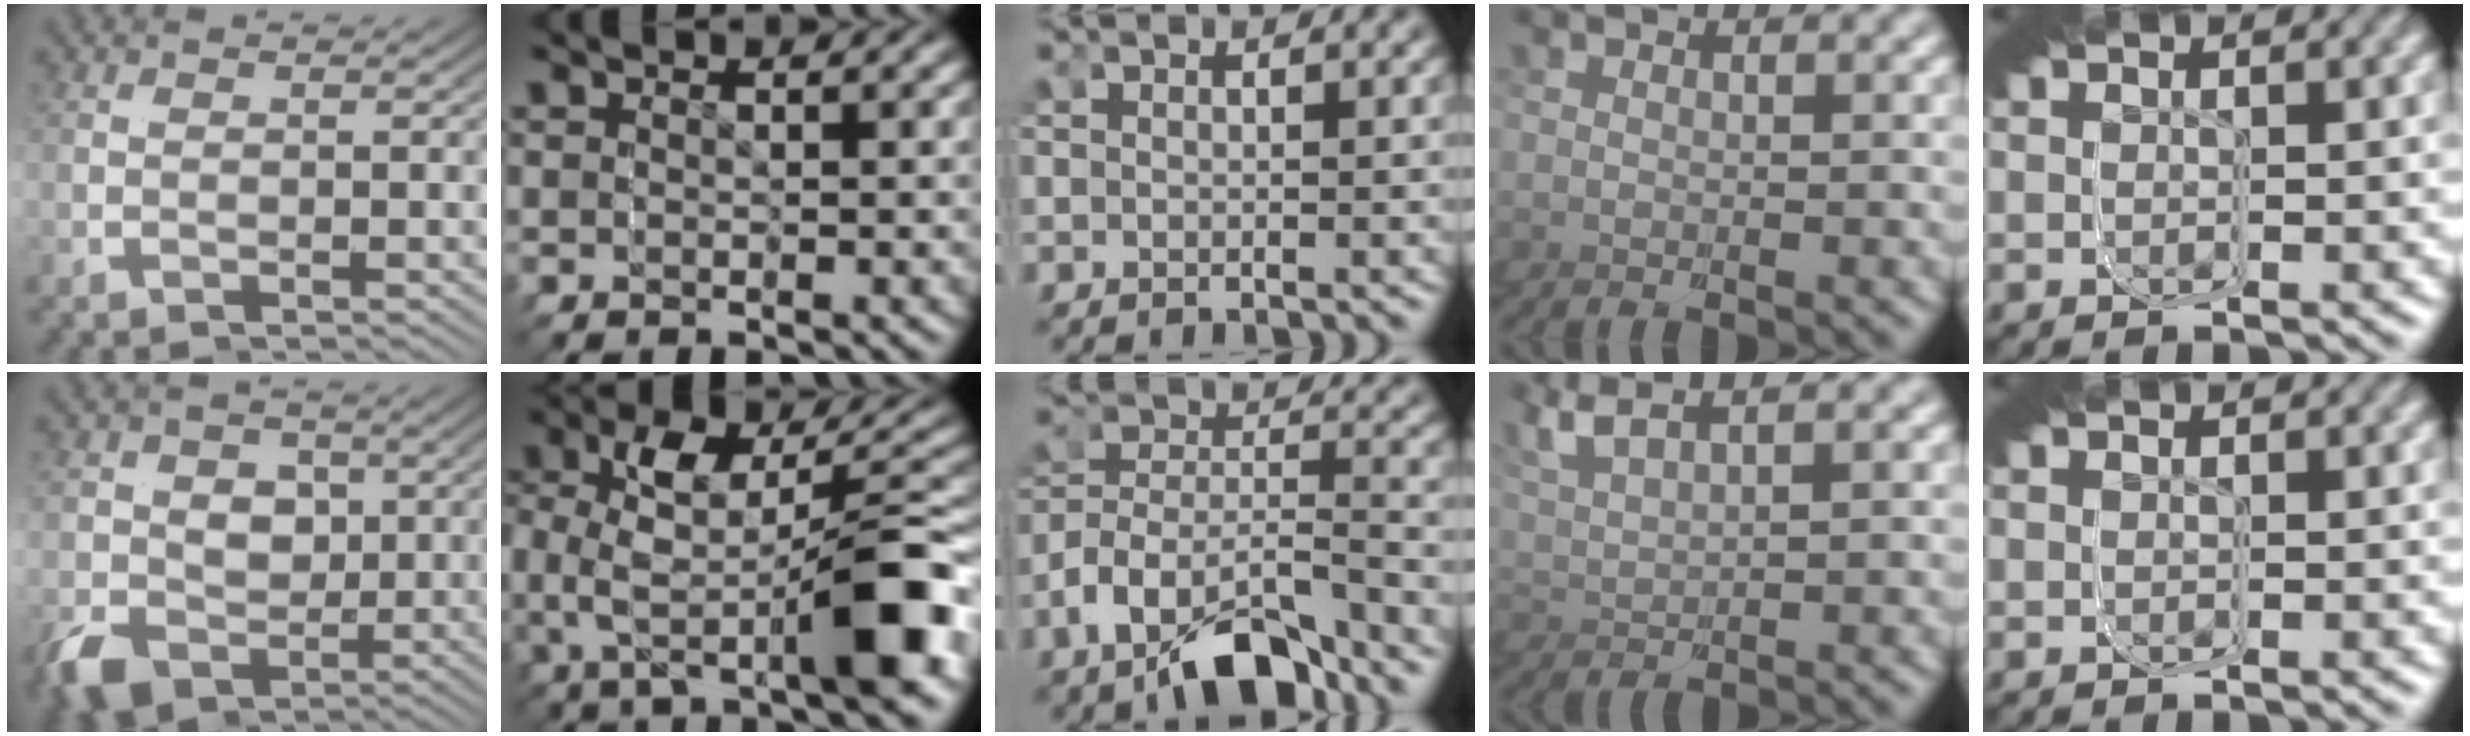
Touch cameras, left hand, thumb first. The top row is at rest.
{"thumb": {"total": 12.8, "force": [-0.1, 9.6, 8.4], "torque": [-0.127, -0.016, -0.002]}, "index": {"total": 5.1, "force": [-1.0, 2.0, 4.6], "torque": [-0.065, 0.014, -0.029]}, "middle": {"total": 7.6, "force": [-4.5, 4.7, 4.0], "torque": [-0.082, -0.013, -0.073]}, "ring": {"total": 3.2, "force": [3.0, 1.0, 0.1], "torque": [-0.075, 0.007, 0.048]}}